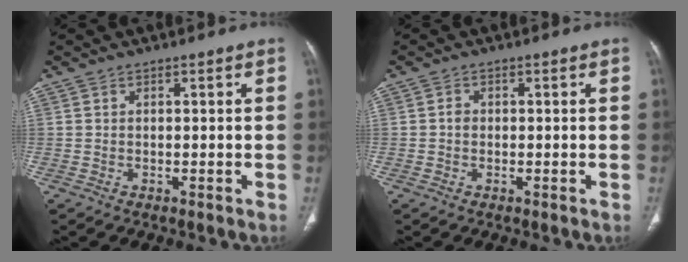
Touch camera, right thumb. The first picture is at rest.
{"total": 1.3, "force": [-0.1, 1.1, 0.6], "torque": [-0.003, 0.005, -0.005]}